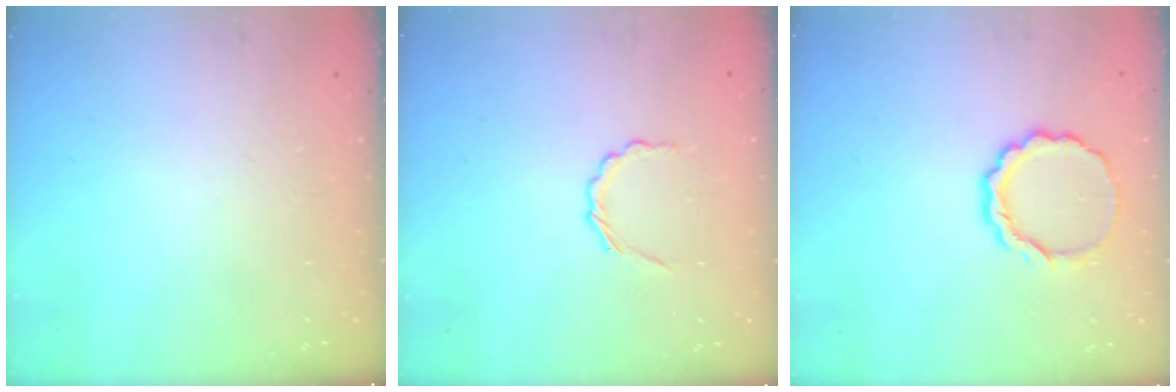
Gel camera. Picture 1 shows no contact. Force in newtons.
{"total": 2.6, "press": 2.4, "slide": 1.0}
{"total": 8.6, "press": 8.5, "slide": 1.2}